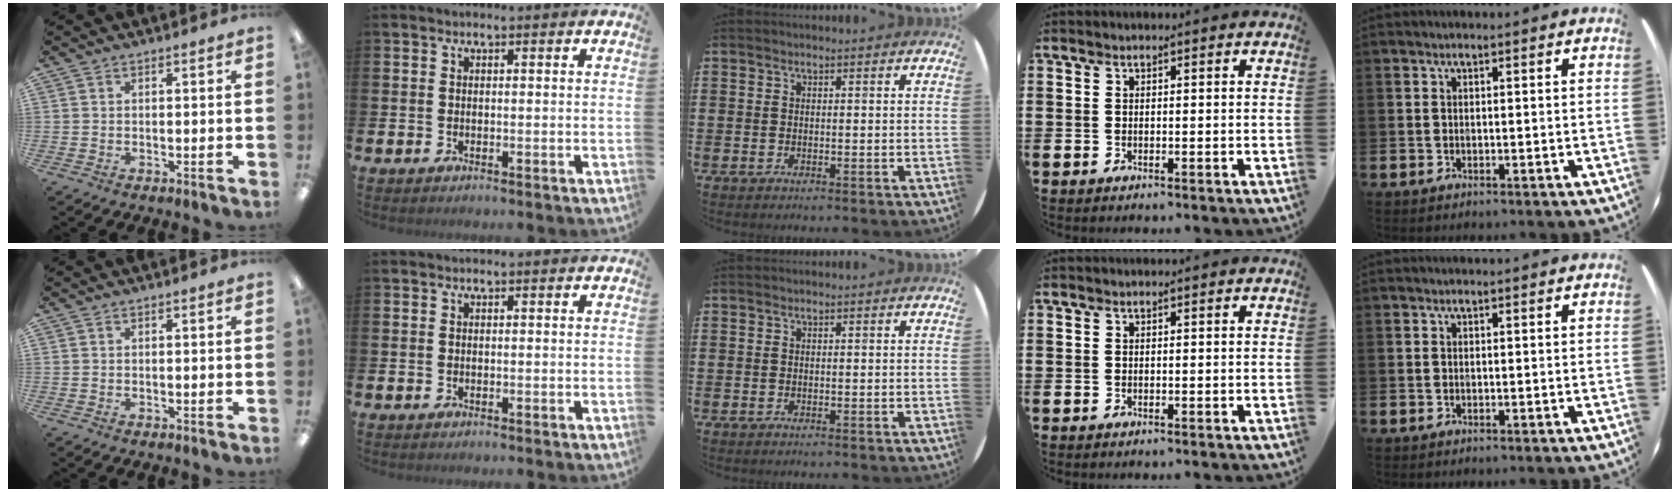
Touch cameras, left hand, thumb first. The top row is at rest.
{}